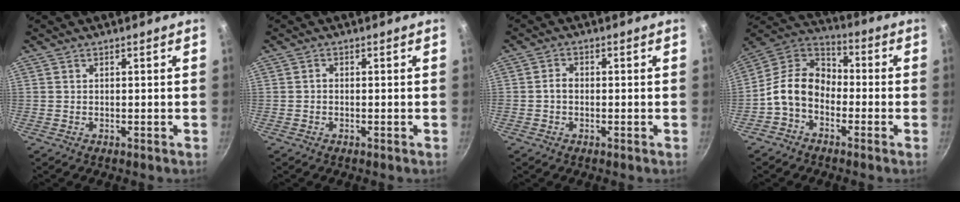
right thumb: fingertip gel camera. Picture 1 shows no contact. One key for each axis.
{"total": 0.7, "fx": -0.2, "fy": 0.5, "fz": 0.3, "tx": -0.004, "ty": 0.004, "tz": -0.006}
{"total": 2.1, "fx": -0.3, "fy": 1.6, "fz": 1.3, "tx": -0.018, "ty": 0.010, "tz": -0.008}
{"total": 11.7, "fx": -3.5, "fy": 8.6, "fz": 7.2, "tx": -0.100, "ty": 0.051, "tz": -0.093}